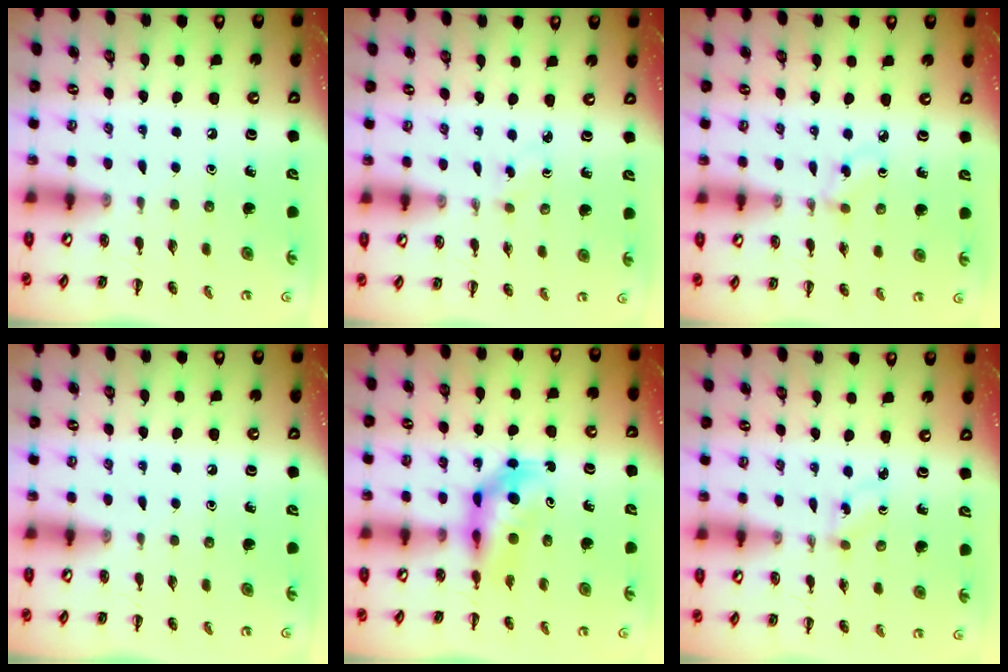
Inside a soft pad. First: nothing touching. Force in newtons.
{"total": 1.3, "press": 1.1, "slide": 0.7}
{"total": 2.3, "press": 2.0, "slide": 1.1}
{"total": 0.0}
{"total": 5.7, "press": 5.6, "slide": 0.8}
{"total": 1.2, "press": 1.1, "slide": 0.5}